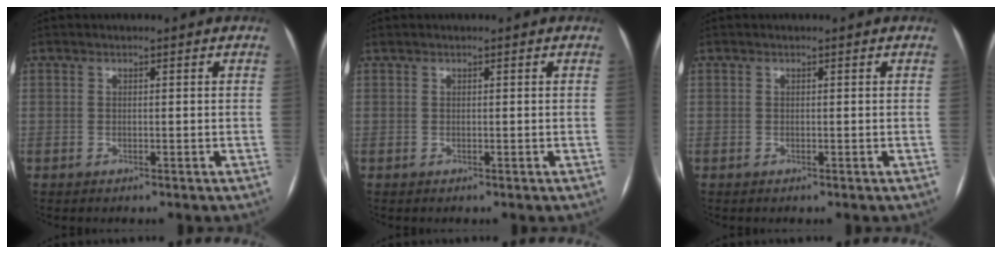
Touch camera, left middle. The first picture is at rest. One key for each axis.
{"total": 0.0}
{"total": 0.0}